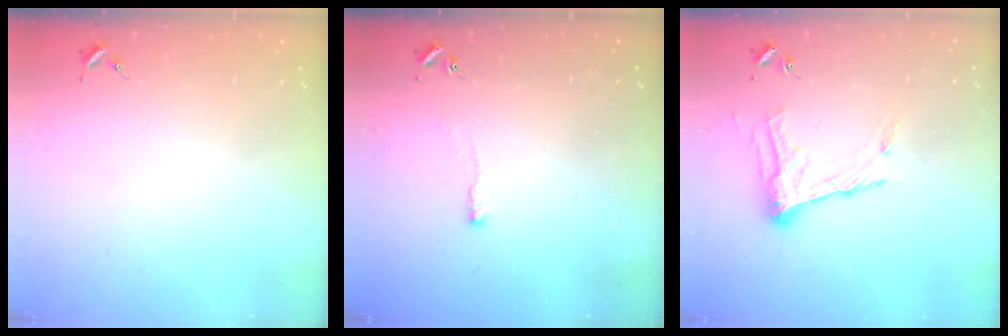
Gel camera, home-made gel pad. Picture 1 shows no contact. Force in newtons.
{"total": 2.5, "press": 2.5, "slide": 0.5}
{"total": 13.4, "press": 13.4, "slide": 0.5}